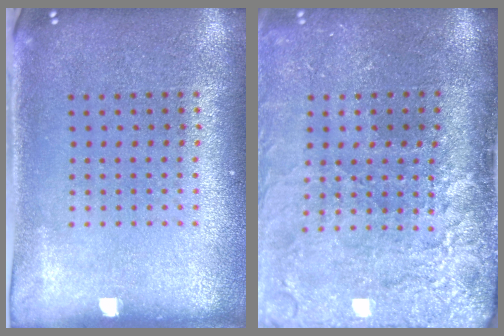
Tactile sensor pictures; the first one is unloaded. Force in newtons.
{"total": 4.6, "press": 3.7, "slide": 2.8}